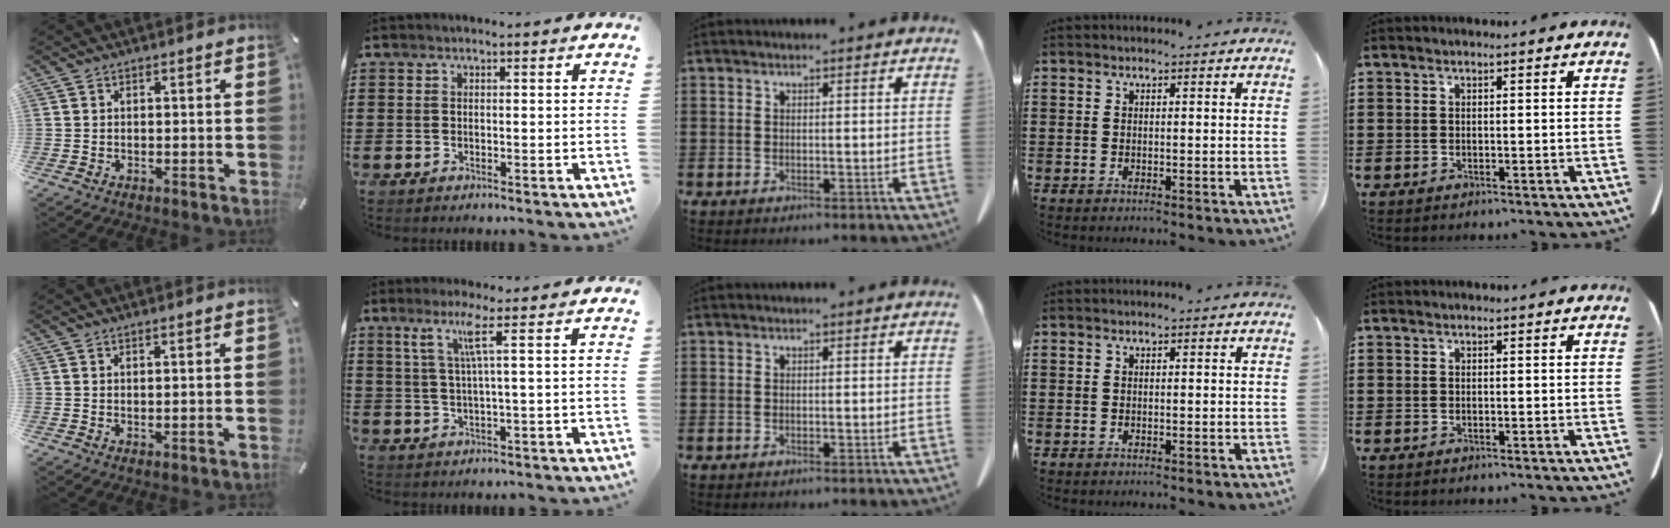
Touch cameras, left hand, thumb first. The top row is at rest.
{"thumb": {"total": 1.2, "force": [0.4, -0.1, 1.2], "torque": [-0.022, -0.003, 0.007]}, "index": {"total": 4.9, "force": [1.9, -0.7, 4.5], "torque": [-0.096, -0.003, 0.026]}}